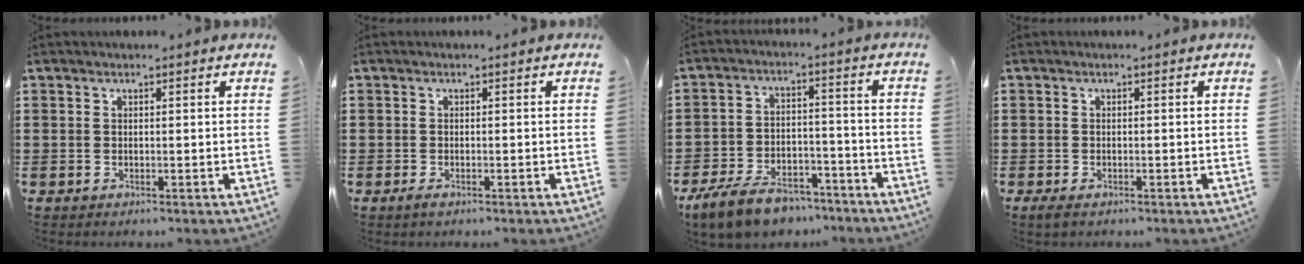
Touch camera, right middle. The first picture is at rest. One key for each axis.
{"total": 0.8, "fx": -0.5, "fy": 0.3, "fz": 0.4, "tx": -0.009, "ty": -0.004, "tz": -0.010}
{"total": 8.4, "fx": -7.2, "fy": 2.5, "fz": 3.3, "tx": -0.062, "ty": 0.021, "tz": -0.138}
{"total": 0.9, "fx": -0.5, "fy": 0.5, "fz": 0.4, "tx": -0.017, "ty": -0.004, "tz": -0.012}